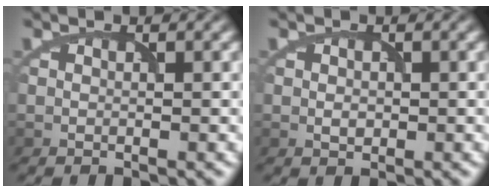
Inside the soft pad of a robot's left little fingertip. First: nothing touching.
{"total": 1.0, "force": [-0.1, 0.8, 0.6], "torque": [-0.011, -0.002, -0.001]}